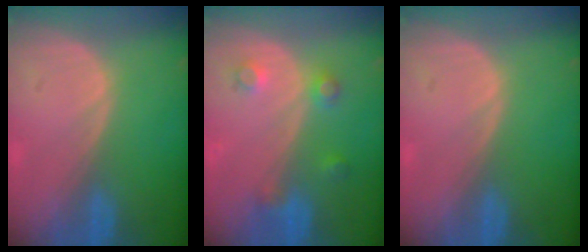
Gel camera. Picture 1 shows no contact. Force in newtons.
{"total": 3.6, "press": 3.4, "slide": 1.1}
{"total": 0.0}